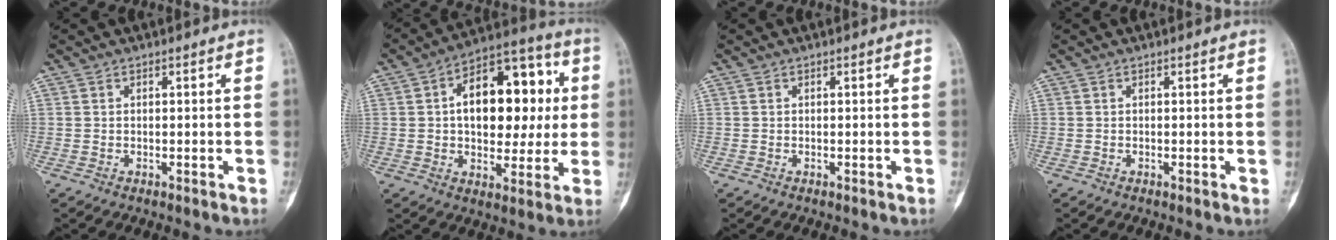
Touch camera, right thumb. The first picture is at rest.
{"total": 19.7, "force": [2.8, 11.6, 15.6], "torque": [-0.185, 0.025, 0.038]}
{"total": 0.0}
{"total": 0.0}